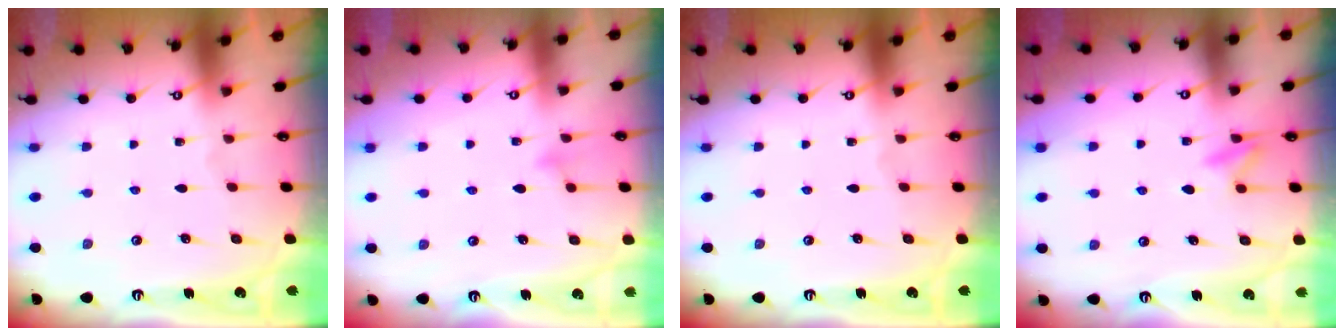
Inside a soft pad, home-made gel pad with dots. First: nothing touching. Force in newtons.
{"total": 7.1, "press": 7.1, "slide": 0.5}
{"total": 0.0}
{"total": 8.7, "press": 8.7, "slide": 0.8}